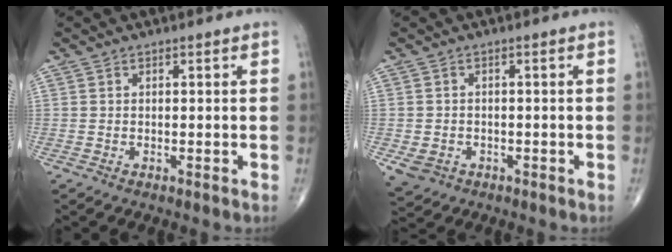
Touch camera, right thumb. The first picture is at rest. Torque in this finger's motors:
{"motor_torque": [0.68, 0.52, 0.14, -0.32, 0.04]}